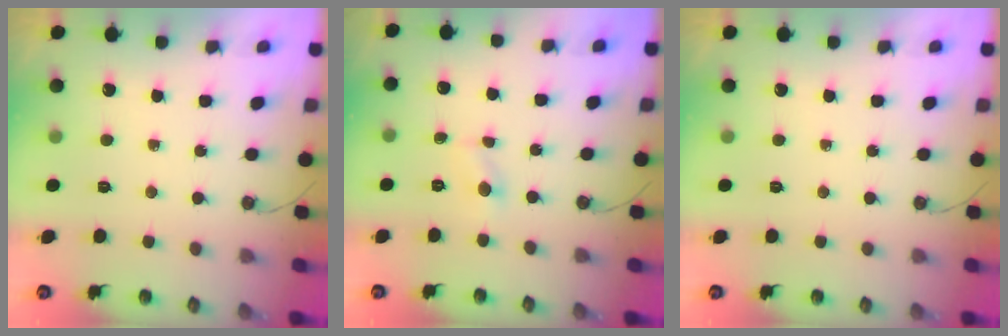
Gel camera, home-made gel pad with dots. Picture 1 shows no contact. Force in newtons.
{"total": 2.6, "press": 2.6, "slide": 0.3}
{"total": 0.0}